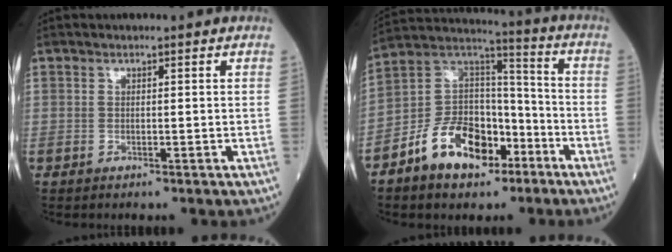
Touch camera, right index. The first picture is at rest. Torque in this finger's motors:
{"motor_torque": [0.50, -0.34, 0.32, 0.05]}